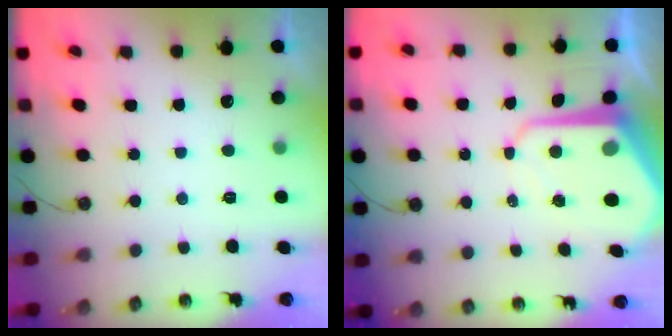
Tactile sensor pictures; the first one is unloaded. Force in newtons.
{"total": 11.2, "press": 11.1, "slide": 1.0}